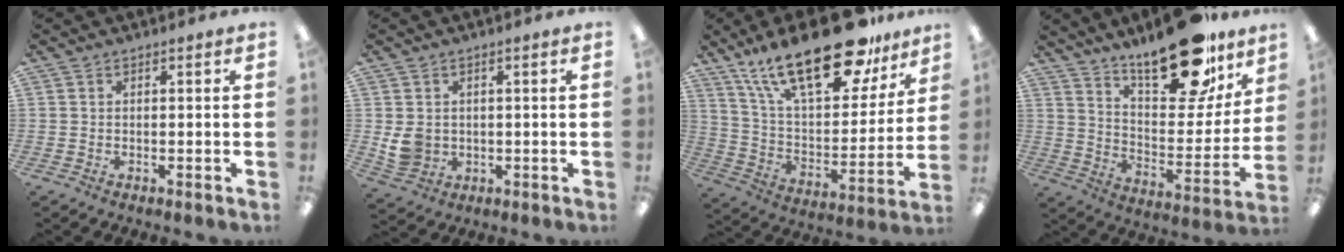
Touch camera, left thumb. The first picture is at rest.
{"total": 5.1, "force": [0.8, 4.5, 2.3], "torque": [-0.038, 0.001, 0.017]}
{"total": 27.2, "force": [18.7, 10.5, 16.7], "torque": [-0.272, -0.109, 0.317]}
{"total": 24.1, "force": [18.2, 9.0, 12.9], "torque": [-0.182, -0.117, 0.303]}